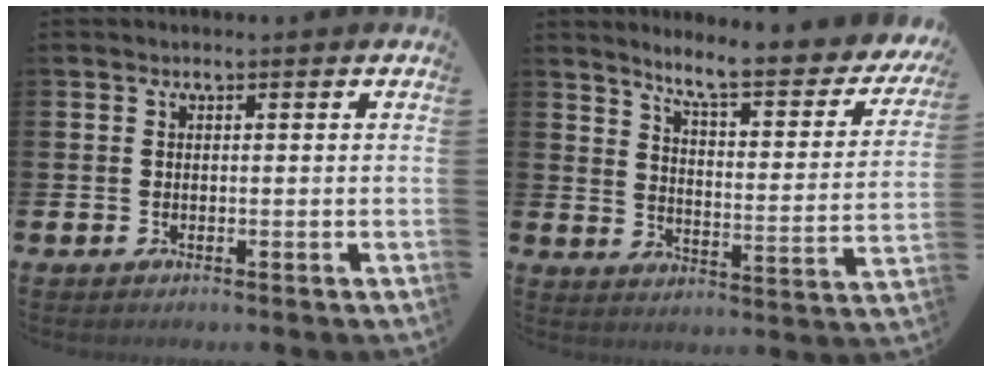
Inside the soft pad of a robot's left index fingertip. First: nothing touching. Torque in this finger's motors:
{"motor_torque": [-0.09, -1.00, 0.62, 0.17]}